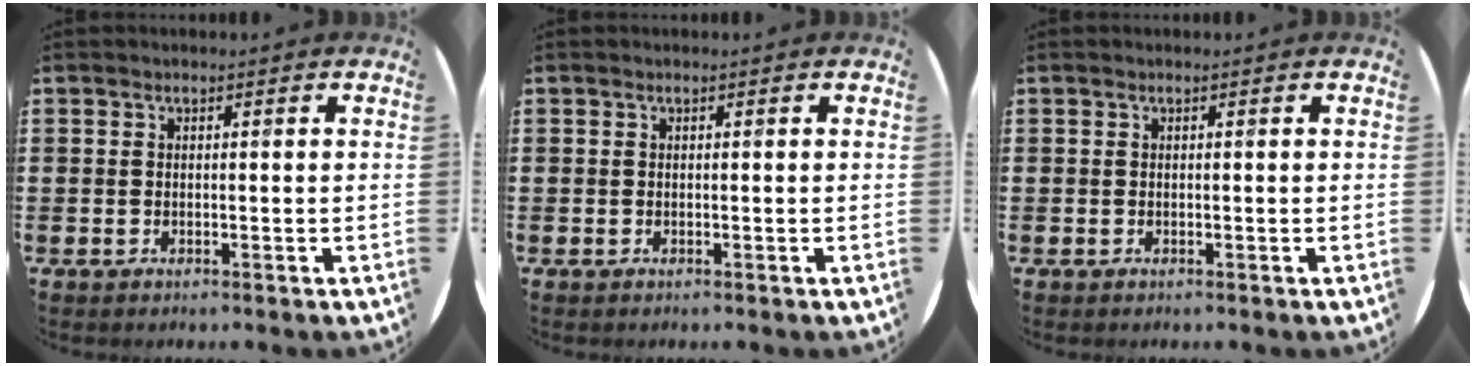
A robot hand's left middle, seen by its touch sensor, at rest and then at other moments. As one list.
[{"total": 0.0}, {"total": 0.0}]